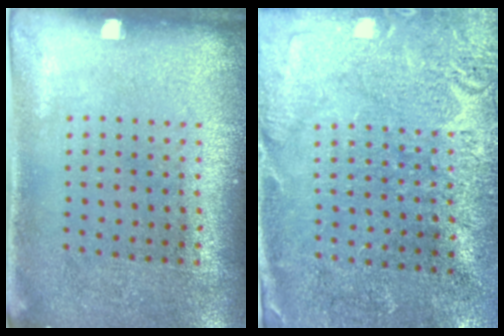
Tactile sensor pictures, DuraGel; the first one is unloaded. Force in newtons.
{"total": 2.7, "press": 2.6, "slide": 0.6}